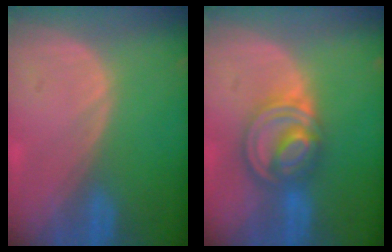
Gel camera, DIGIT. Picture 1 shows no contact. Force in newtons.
{"total": 8.0, "press": 6.9, "slide": 3.9}